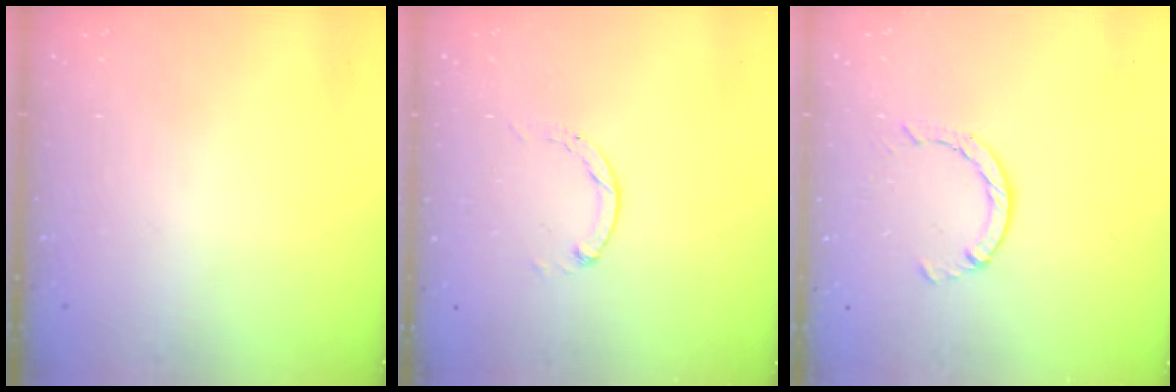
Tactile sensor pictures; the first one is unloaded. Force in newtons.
{"total": 0.7, "press": 0.6, "slide": 0.2}
{"total": 2.9, "press": 2.8, "slide": 0.4}